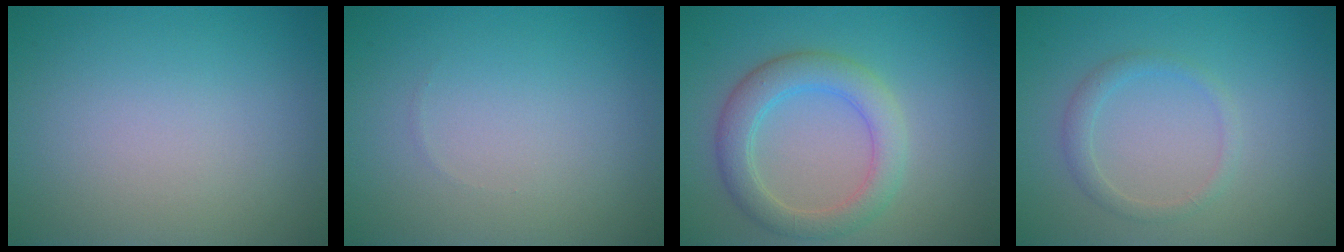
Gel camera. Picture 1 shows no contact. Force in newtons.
{"total": 0.0}
{"total": 4.1, "press": 4.1, "slide": 0.2}
{"total": 1.5, "press": 1.5, "slide": 0.1}